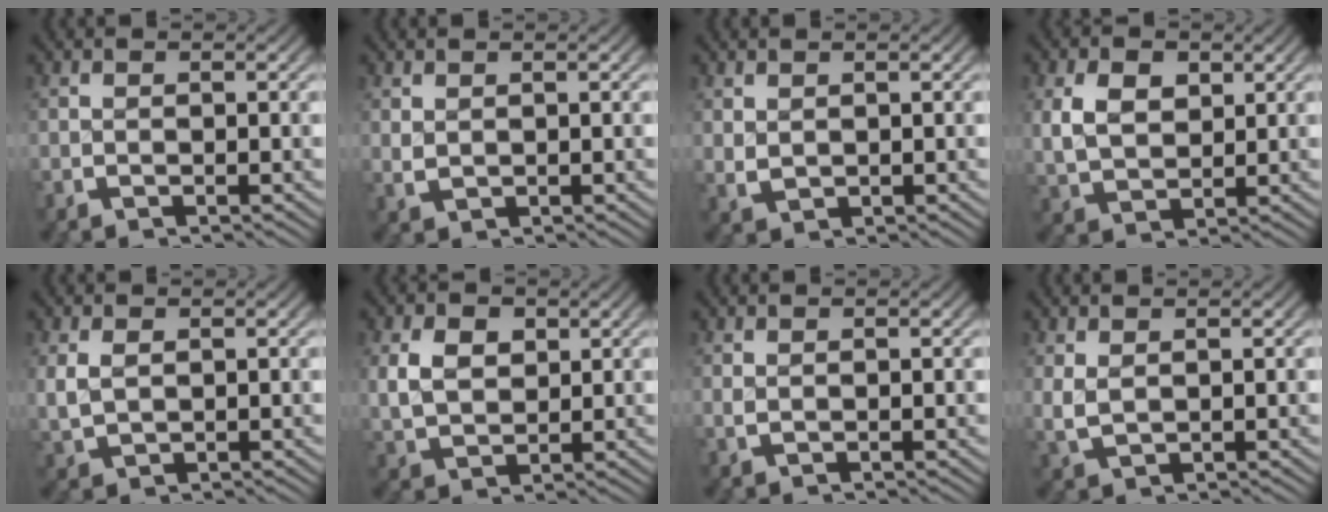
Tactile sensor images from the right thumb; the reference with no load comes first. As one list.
[{"total": 1.1, "force": [0.7, 0.6, 0.5], "torque": [-0.014, -0.002, 0.021]}, {"total": 1.4, "force": [0.6, 1.0, 0.8], "torque": [-0.018, -0.006, 0.023]}, {"total": 4.7, "force": [1.4, 3.3, 3.0], "torque": [-0.057, -0.013, 0.040]}, {"total": 2.2, "force": [0.8, 1.5, 1.4], "torque": [-0.035, -0.005, 0.028]}, {"total": 4.2, "force": [1.3, 3.0, 2.7], "torque": [-0.048, -0.010, 0.037]}, {"total": 0.5, "force": [0.4, 0.1, 0.3], "torque": [-0.011, -0.002, 0.010]}, {"total": 2.0, "force": [1.0, 1.2, 1.2], "torque": [-0.035, -0.008, 0.031]}]